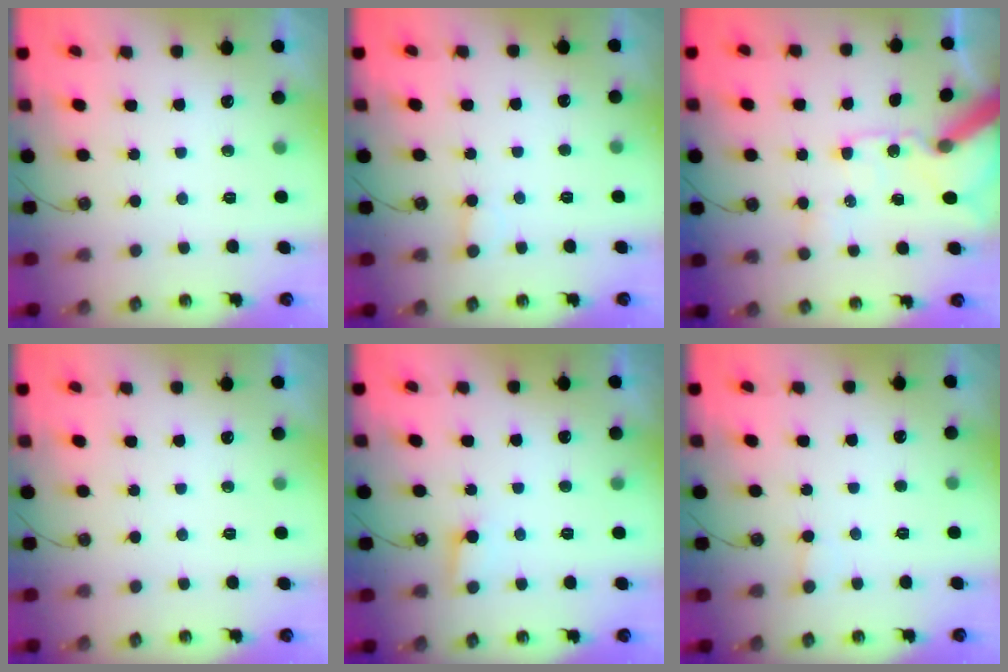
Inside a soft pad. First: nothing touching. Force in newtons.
{"total": 3.1, "press": 3.1, "slide": 0.1}
{"total": 13.3, "press": 13.1, "slide": 2.4}
{"total": 0.0}
{"total": 5.8, "press": 5.8, "slide": 0.5}
{"total": 2.0, "press": 2.0, "slide": 0.1}